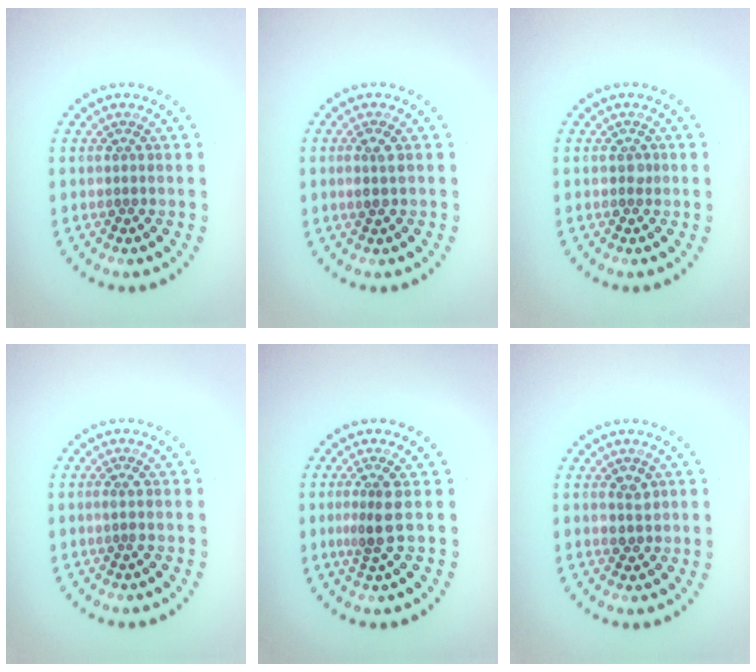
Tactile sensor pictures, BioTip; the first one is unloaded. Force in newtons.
{"total": 1.4, "press": 1.2, "slide": 0.7}
{"total": 0.6, "press": 0.5, "slide": 0.3}
{"total": 0.7, "press": 0.3, "slide": 0.6}
{"total": 2.4, "press": 1.9, "slide": 1.5}
{"total": 1.4, "press": 1.4, "slide": 0.3}